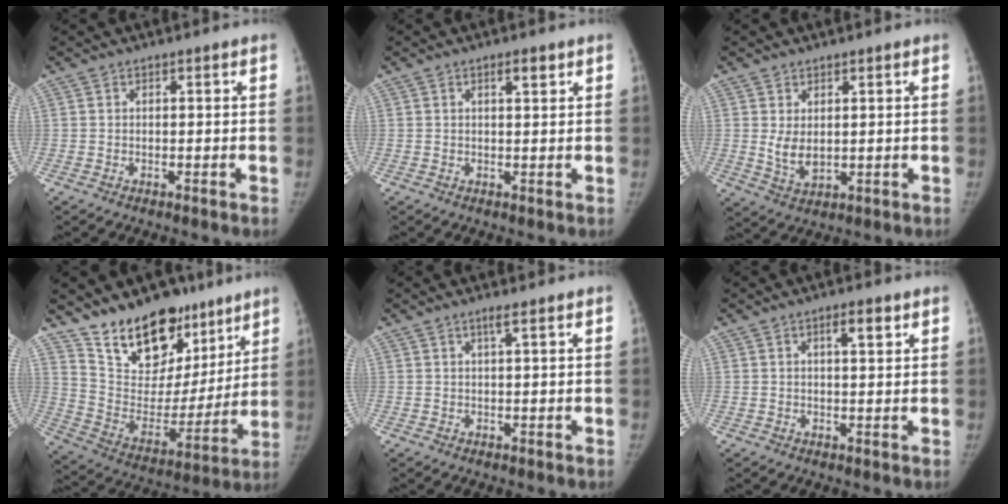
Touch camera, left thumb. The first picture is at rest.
{"total": 2.1, "force": [1.2, 0.6, 1.6], "torque": [-0.017, -0.004, 0.018]}
{"total": 4.3, "force": [0.9, 2.8, 3.2], "torque": [-0.046, -0.017, 0.026]}
{"total": 21.0, "force": [14.9, 11.8, 9.0], "torque": [-0.085, -0.085, 0.251]}
{"total": 1.4, "force": [0.8, -0.2, 1.1], "torque": [-0.025, 0.000, 0.016]}
{"total": 3.2, "force": [1.5, 1.0, 2.7], "torque": [-0.033, -0.004, 0.022]}